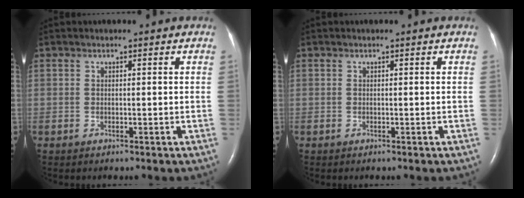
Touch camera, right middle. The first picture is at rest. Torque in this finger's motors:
{"motor_torque": [0.00, 0.00, 0.00, 0.02]}